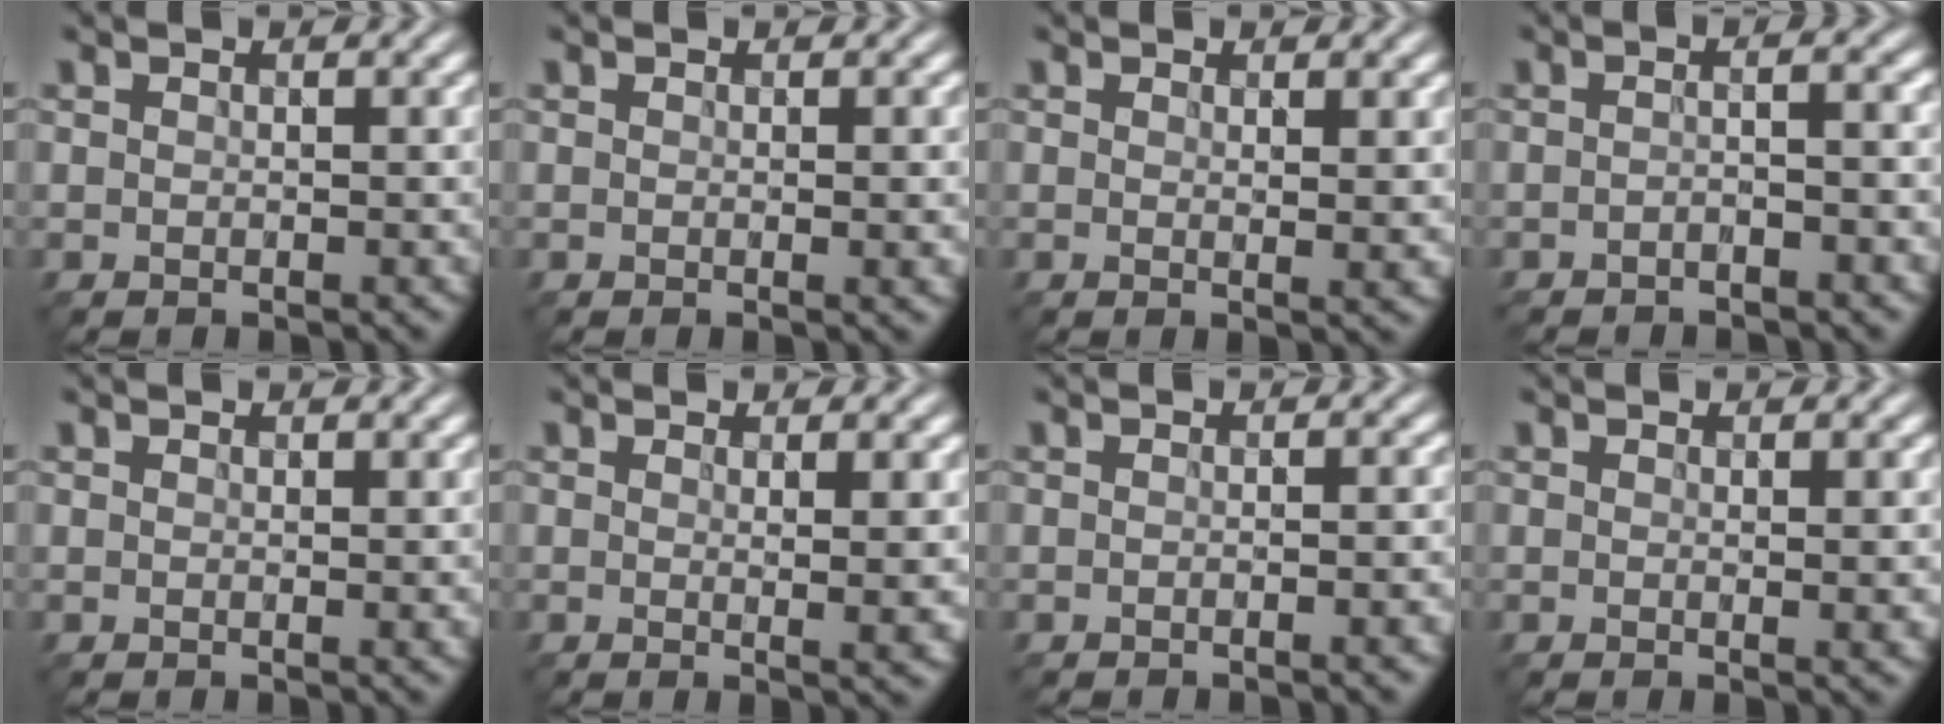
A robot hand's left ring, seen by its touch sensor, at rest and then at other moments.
{"total": 2.3, "force": [0.0, 0.7, 2.2], "torque": [-0.021, 0.000, -0.004]}
{"total": 2.5, "force": [0.6, 0.7, 2.4], "torque": [-0.028, -0.002, 0.006]}
{"total": 3.1, "force": [-1.2, 0.9, 2.7], "torque": [-0.026, 0.002, -0.031]}
{"total": 1.3, "force": [0.3, 0.4, 1.2], "torque": [-0.009, 0.002, 0.001]}
{"total": 4.5, "force": [0.6, 1.3, 4.3], "torque": [-0.047, 0.001, 0.007]}
{"total": 3.8, "force": [-1.0, 1.6, 3.3], "torque": [-0.004, 0.013, -0.028]}
{"total": 2.9, "force": [0.1, 0.8, 2.8], "torque": [-0.028, 0.000, -0.001]}